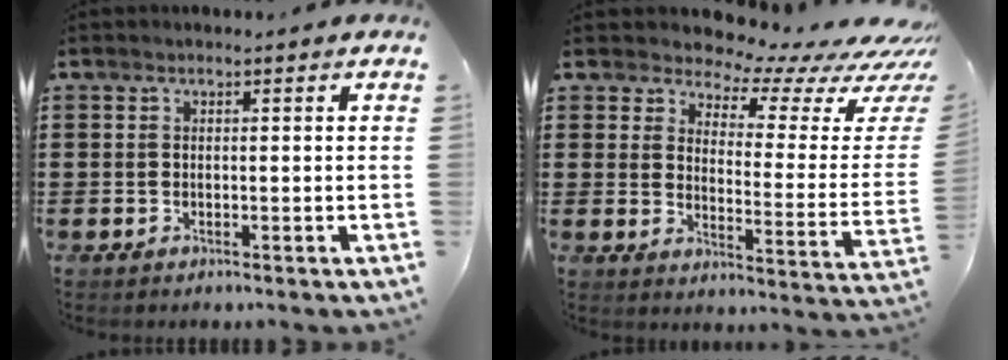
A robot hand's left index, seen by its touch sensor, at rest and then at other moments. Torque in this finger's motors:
{"motor_torque": [2.14, 0.00, 0.43, 0.01]}